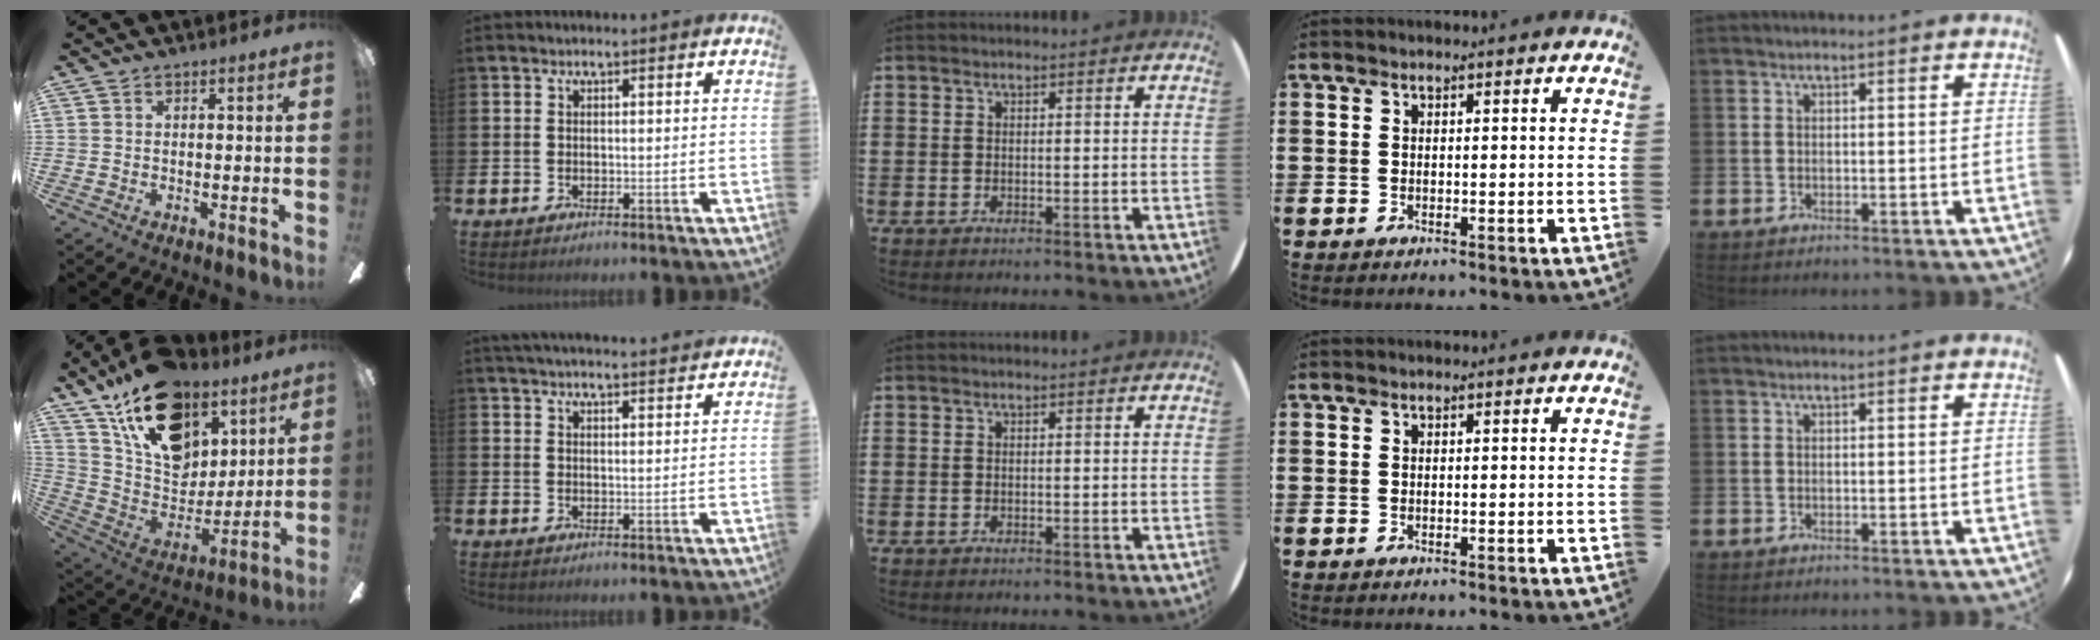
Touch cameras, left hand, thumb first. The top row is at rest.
{"thumb": {"total": 22.3, "force": [13.1, 13.9, 11.5], "torque": [-0.190, -0.070, 0.242]}, "index": {"total": 3.3, "force": [3.3, -0.2, 0.3], "torque": [-0.009, -0.017, 0.060]}}